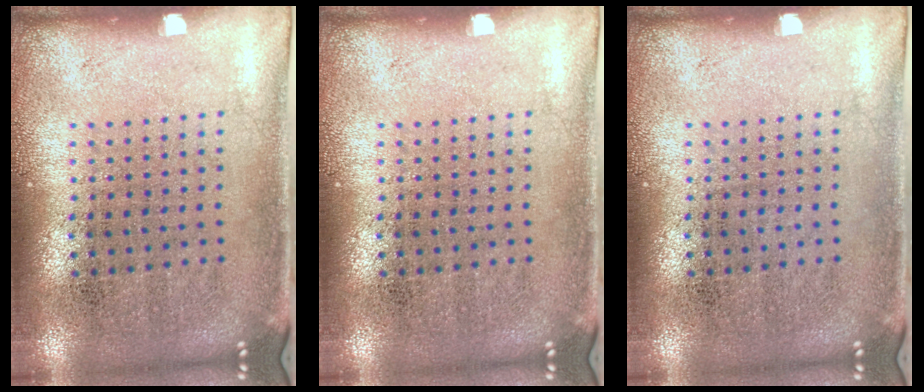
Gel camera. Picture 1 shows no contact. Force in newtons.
{"total": 0.0}
{"total": 0.0}